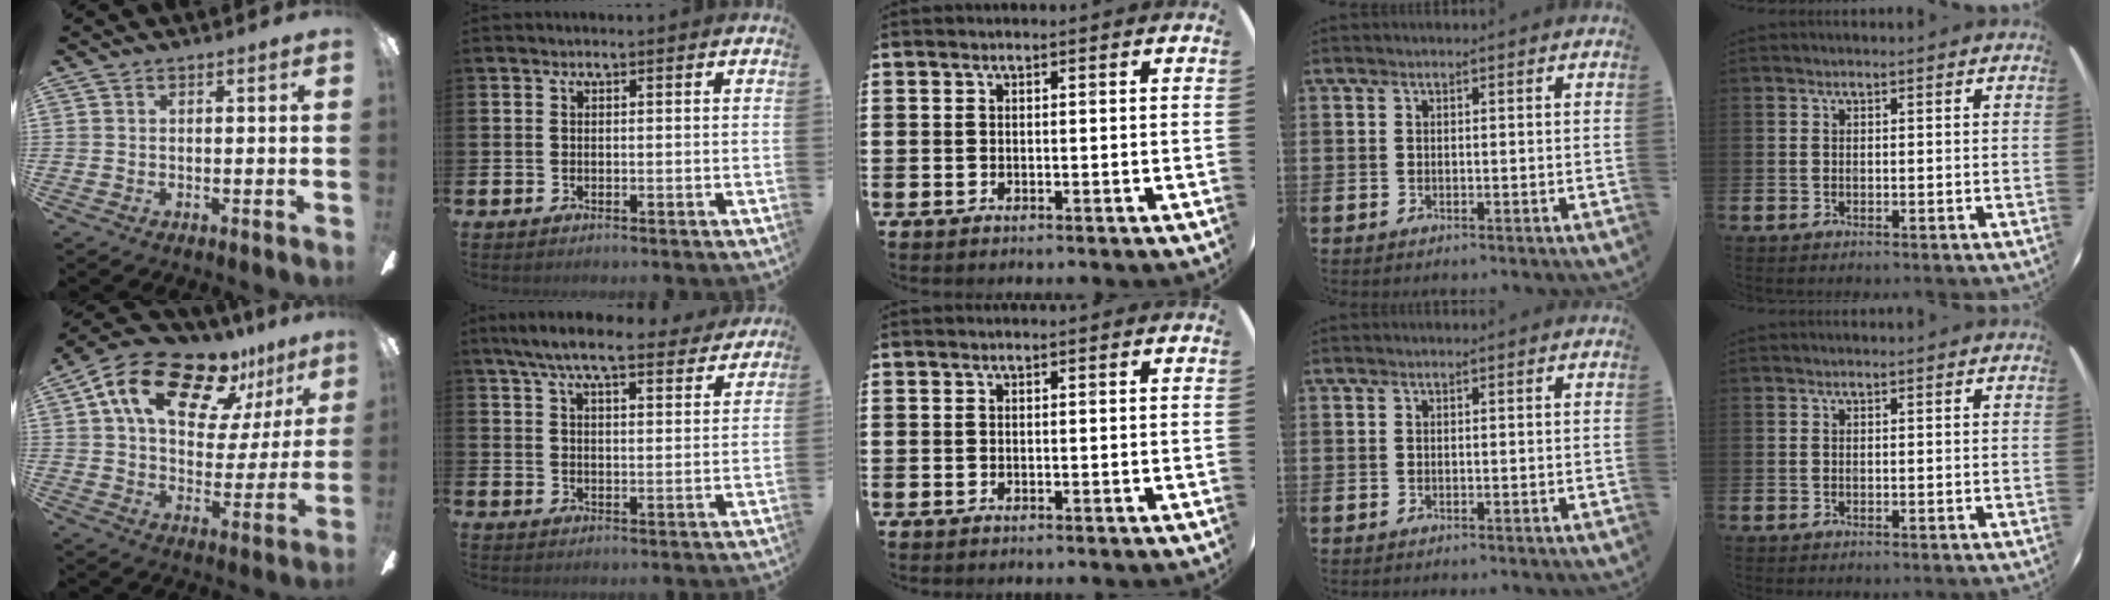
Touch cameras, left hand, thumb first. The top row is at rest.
{"thumb": {"total": 19.4, "force": [12.1, 9.7, 11.6], "torque": [-0.194, -0.067, 0.207]}, "index": {"total": 8.0, "force": [7.3, 1.2, 3.1], "torque": [-0.071, -0.035, 0.129]}}